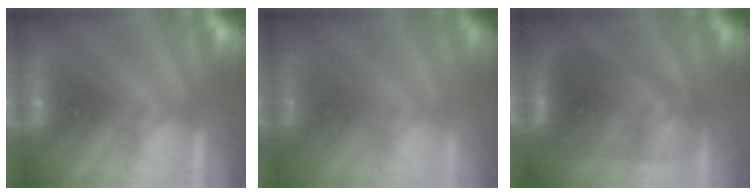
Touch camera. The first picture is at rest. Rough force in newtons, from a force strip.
{"total": 1.8}
{"total": 3.1}